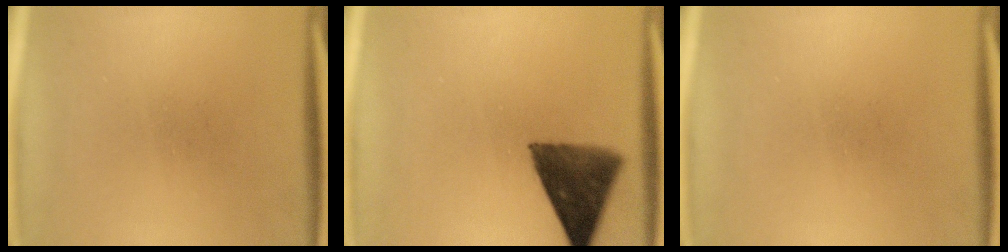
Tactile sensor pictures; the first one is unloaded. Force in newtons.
{"total": 10.6}
{"total": 0.0}